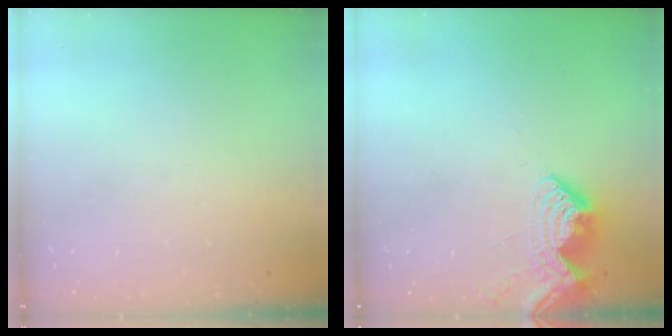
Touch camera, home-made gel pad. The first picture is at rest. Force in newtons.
{"total": 9.6, "press": 9.6, "slide": 1.0}